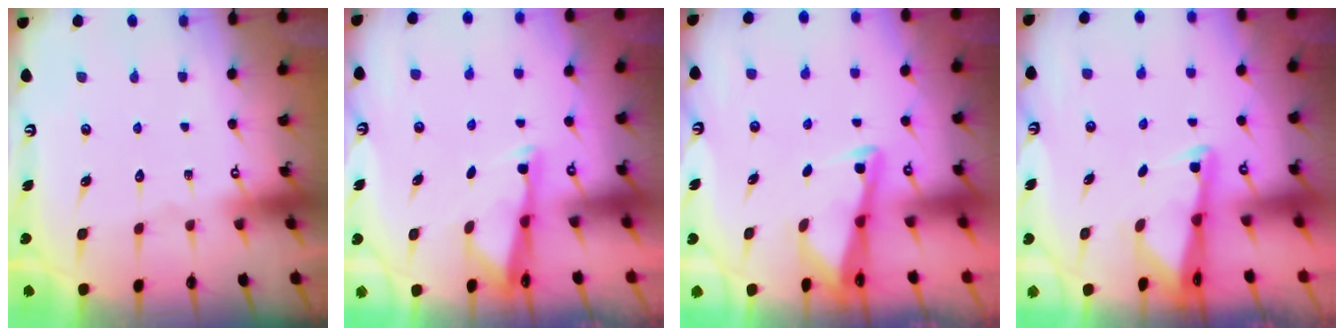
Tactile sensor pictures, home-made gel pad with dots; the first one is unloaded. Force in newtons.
{"total": 2.9, "press": 2.9, "slide": 0.6}
{"total": 2.9, "press": 2.9, "slide": 0.2}
{"total": 2.1, "press": 2.0, "slide": 0.3}